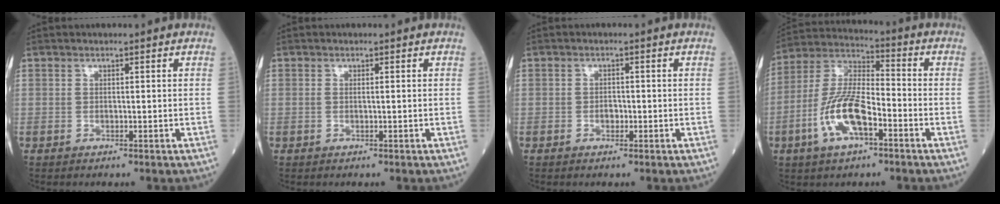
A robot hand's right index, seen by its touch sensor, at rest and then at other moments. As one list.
[{"total": 0.6, "force": [0.1, 0.1, 0.6], "torque": [-0.018, 0.000, 0.001]}, {"total": 1.2, "force": [-0.5, 0.8, 0.8], "torque": [-0.011, 0.003, -0.009]}, {"total": 12.1, "force": [-4.6, 4.0, 10.5], "torque": [-0.224, 0.006, -0.091]}]